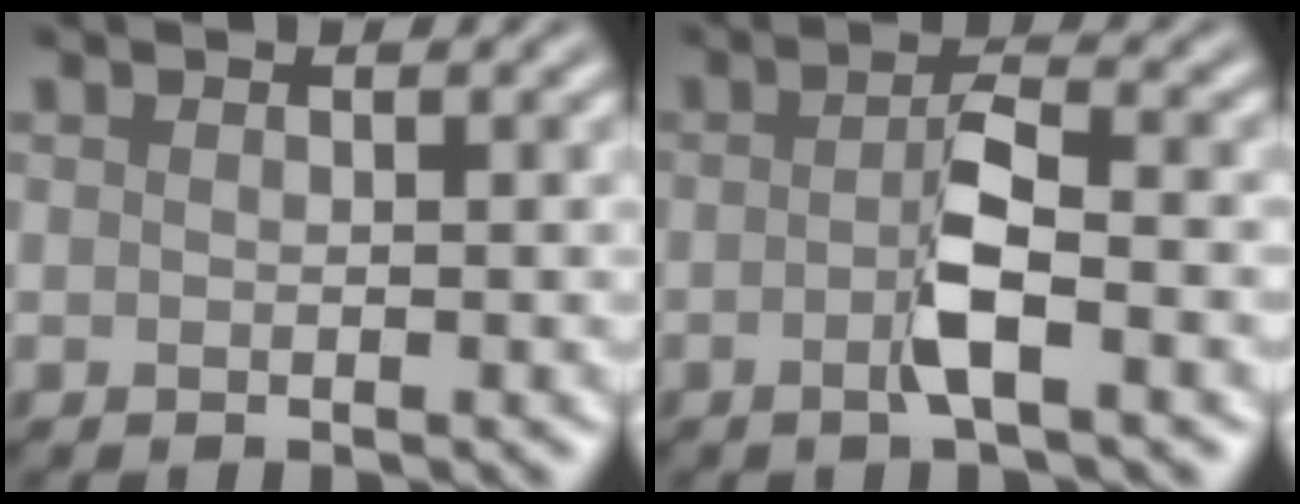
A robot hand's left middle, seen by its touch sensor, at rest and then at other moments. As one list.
[{"total": 3.4, "force": [-0.9, 0.6, 3.2], "torque": [-0.063, 0.004, -0.025]}]